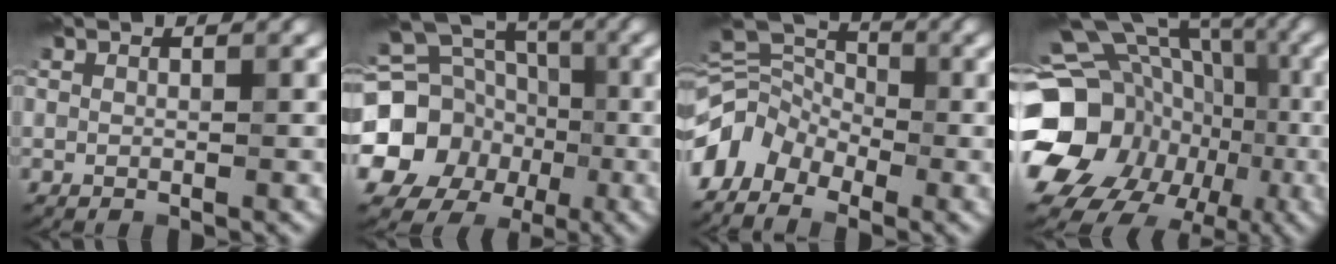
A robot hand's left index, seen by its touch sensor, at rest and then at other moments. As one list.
[{"total": 18.8, "force": [-2.3, 17.4, 6.8], "torque": [-0.174, 0.001, -0.076]}, {"total": 5.0, "force": [-3.6, 2.9, 1.8], "torque": [-0.029, 0.009, -0.089]}, {"total": 20.9, "force": [-4.8, 17.4, 10.5], "torque": [-0.176, -0.009, -0.104]}]